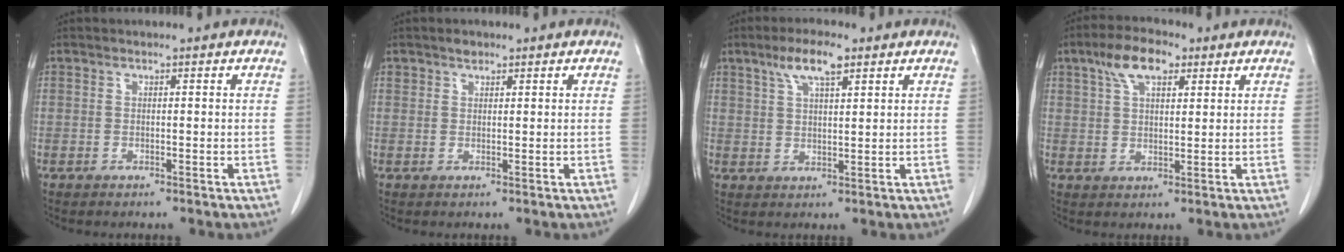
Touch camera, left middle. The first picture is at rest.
{"total": 1.3, "force": [1.0, 0.8, 0.4], "torque": [-0.008, 0.003, 0.017]}
{"total": 5.9, "force": [3.6, 1.3, 4.5], "torque": [-0.092, 0.009, 0.066]}
{"total": 7.0, "force": [3.9, 2.9, 5.0], "torque": [-0.101, 0.019, 0.071]}